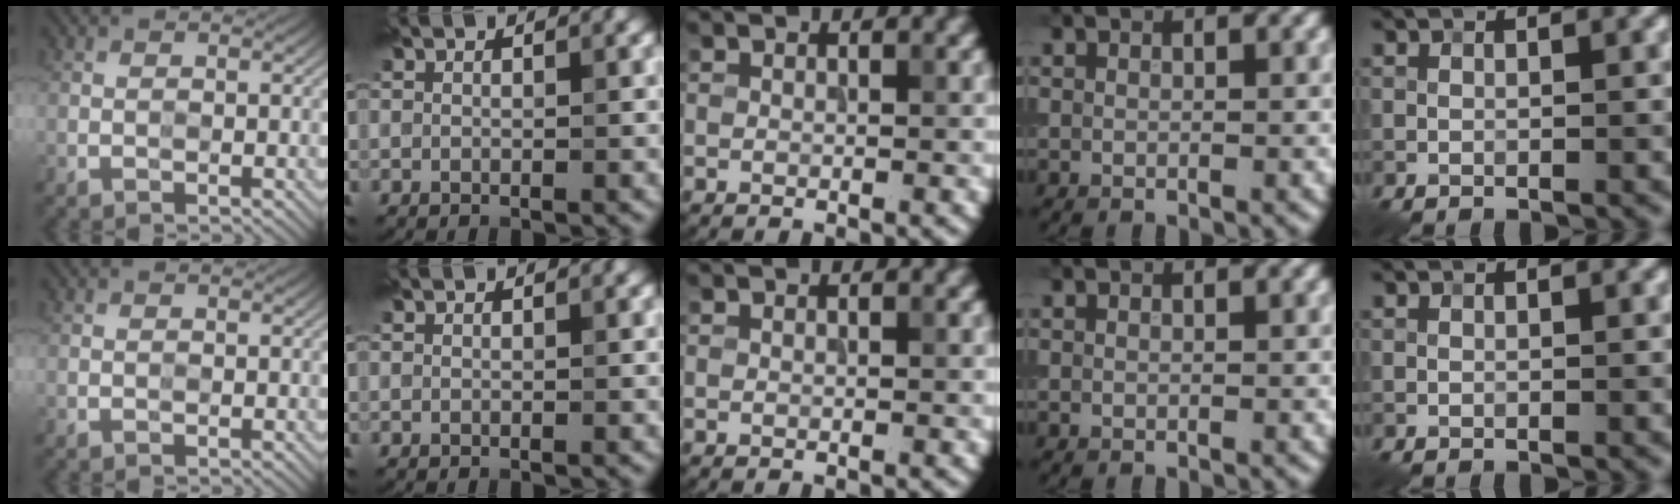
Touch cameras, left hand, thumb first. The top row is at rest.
{}